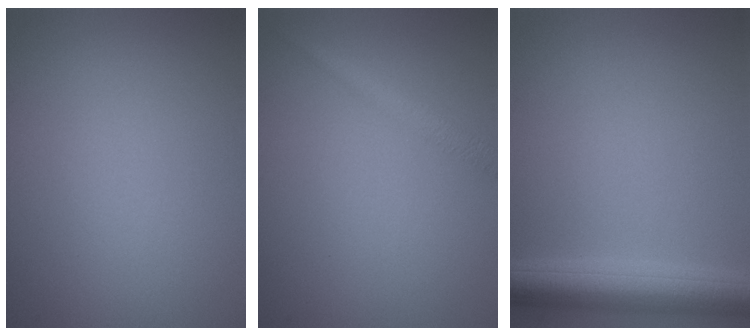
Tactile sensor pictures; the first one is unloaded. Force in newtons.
{"total": 1.5, "press": 1.5, "slide": 0.0}
{"total": 5.2, "press": 5.2, "slide": 0.2}